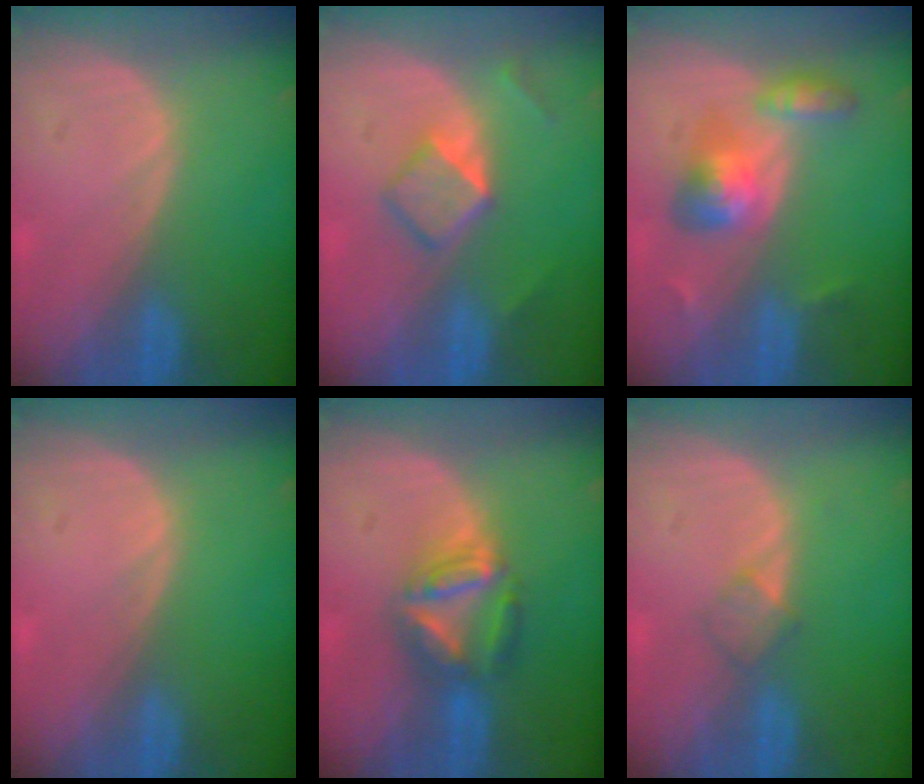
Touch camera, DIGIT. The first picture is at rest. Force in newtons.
{"total": 5.2, "press": 4.5, "slide": 2.6}
{"total": 5.7, "press": 5.6, "slide": 1.0}
{"total": 0.0}
{"total": 6.6, "press": 6.2, "slide": 2.5}
{"total": 2.0, "press": 2.0, "slide": 0.2}